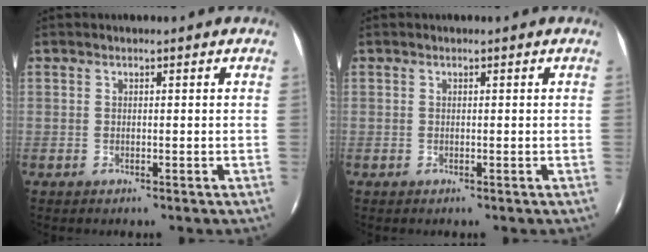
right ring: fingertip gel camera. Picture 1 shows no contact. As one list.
[{"total": 0.0}]